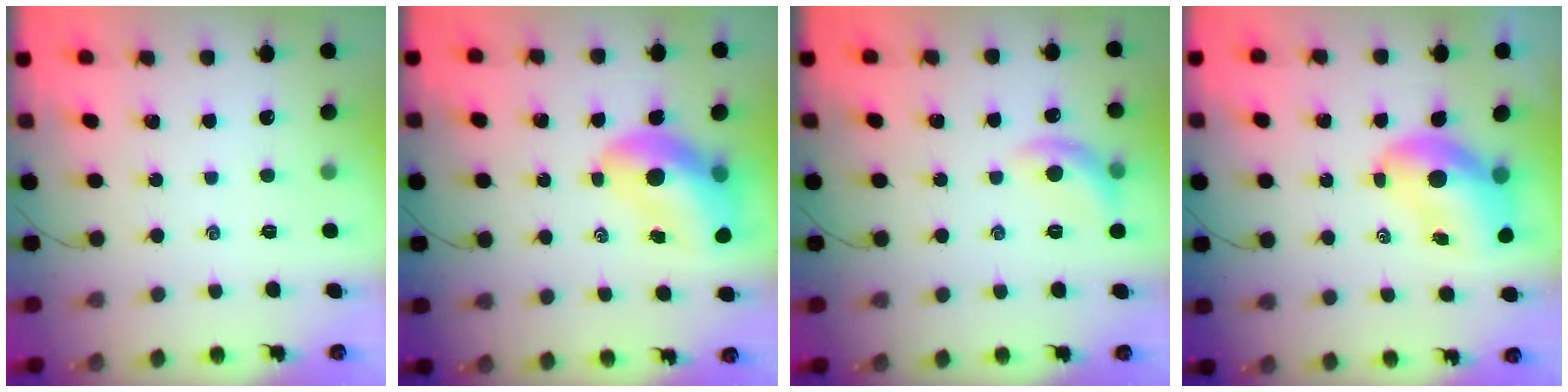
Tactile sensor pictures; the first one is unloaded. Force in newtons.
{"total": 13.3, "press": 12.7, "slide": 4.0}
{"total": 8.9, "press": 8.9, "slide": 0.3}
{"total": 8.3, "press": 8.0, "slide": 2.4}